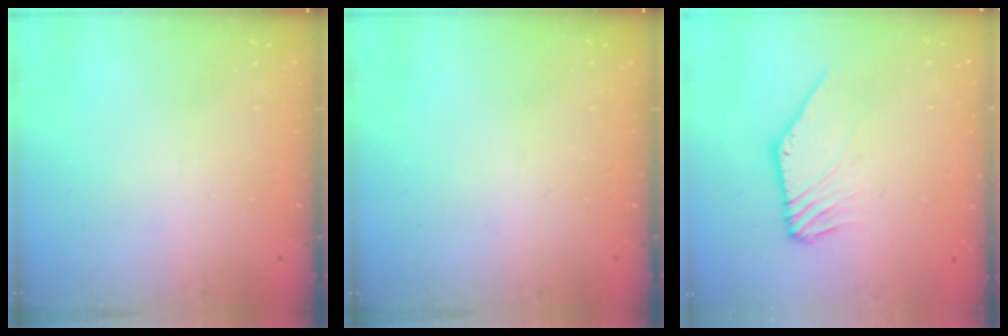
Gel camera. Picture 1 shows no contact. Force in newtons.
{"total": 0.0}
{"total": 3.6, "press": 3.6, "slide": 0.2}